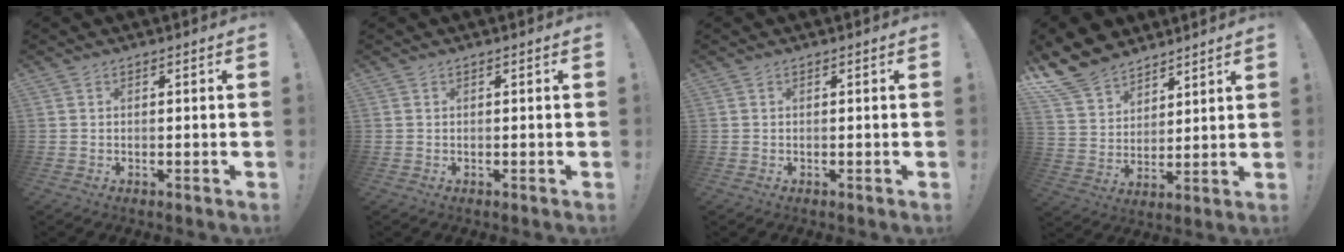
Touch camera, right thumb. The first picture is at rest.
{"total": 0.0}
{"total": 0.0}
{"total": 13.4, "force": [10.8, 7.1, 3.5], "torque": [-0.078, -0.079, 0.209]}